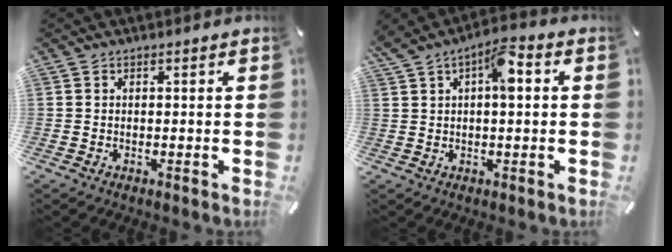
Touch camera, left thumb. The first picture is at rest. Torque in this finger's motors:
{"motor_torque": [1.69, 1.66, 0.37, -0.41, 0.38]}